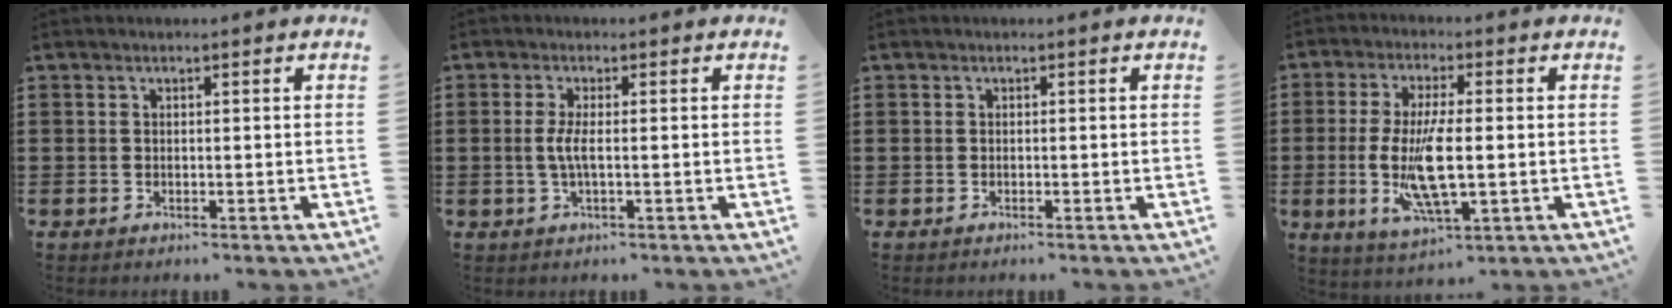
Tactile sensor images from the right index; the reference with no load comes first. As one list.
[{"total": 3.0, "force": [-0.4, 0.2, 3.0], "torque": [-0.077, -0.011, -0.016]}, {"total": 0.0}, {"total": 10.0, "force": [-1.2, 2.9, 9.5], "torque": [-0.204, -0.017, -0.023]}]